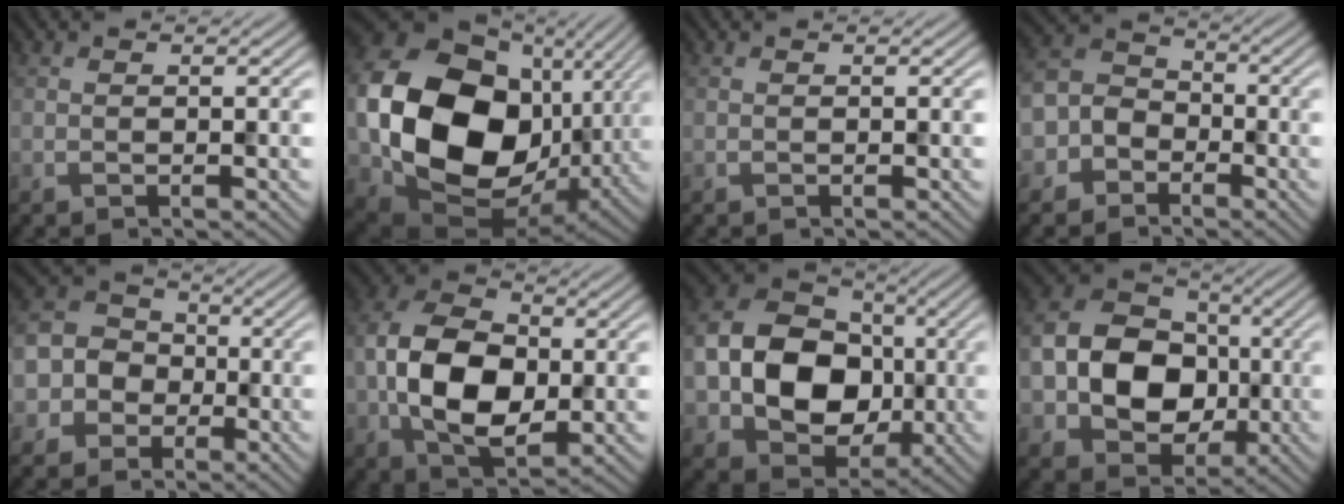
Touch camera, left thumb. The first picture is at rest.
{"total": 20.0, "force": [0.5, 15.4, 12.8], "torque": [-0.304, -0.050, 0.024]}
{"total": 0.0}
{"total": 5.8, "force": [-2.9, 4.6, 2.0], "torque": [-0.044, 0.006, -0.081]}
{"total": 9.2, "force": [-2.2, 8.3, 3.1], "torque": [-0.099, 0.008, -0.078]}
{"total": 11.9, "force": [-1.0, 7.8, 9.0], "torque": [-0.196, 0.004, -0.027]}
{"total": 14.7, "force": [-1.5, 11.3, 9.3], "torque": [-0.195, -0.006, -0.030]}
{"total": 13.4, "force": [-1.6, 10.4, 8.3], "torque": [-0.178, -0.005, -0.040]}